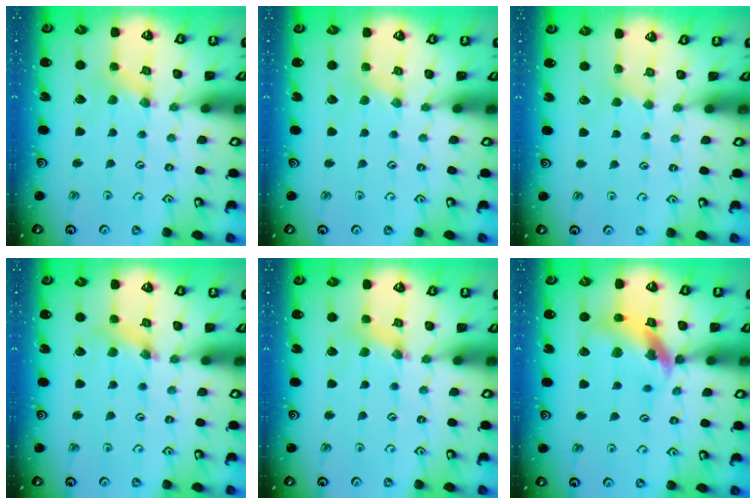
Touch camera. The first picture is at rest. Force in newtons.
{"total": 0.0}
{"total": 1.9, "press": 1.9, "slide": 0.4}
{"total": 5.1, "press": 5.1, "slide": 0.5}
{"total": 3.9, "press": 3.9, "slide": 0.4}
{"total": 14.2, "press": 14.1, "slide": 1.9}